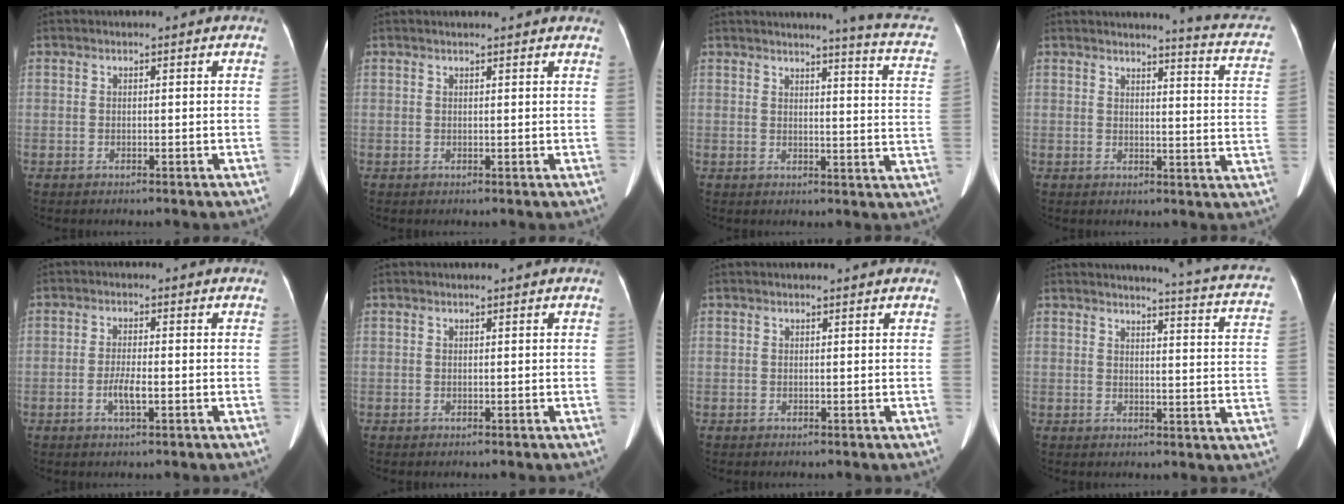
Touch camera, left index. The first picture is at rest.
{"total": 6.3, "force": [5.7, 0.8, 2.5], "torque": [-0.032, 0.022, 0.059]}
{"total": 10.9, "force": [9.0, -0.5, 6.2], "torque": [-0.078, -0.046, 0.075]}
{"total": 10.1, "force": [9.1, 0.4, 4.3], "torque": [-0.044, -0.048, 0.074]}
{"total": 3.0, "force": [-1.0, 0.5, 2.8], "torque": [-0.057, -0.001, -0.017]}
{"total": 0.0}
{"total": 1.3, "force": [1.2, -0.1, 0.4], "torque": [-0.014, 0.006, 0.014]}
{"total": 14.1, "force": [12.8, 0.1, 5.9], "torque": [-0.065, -0.071, 0.116]}